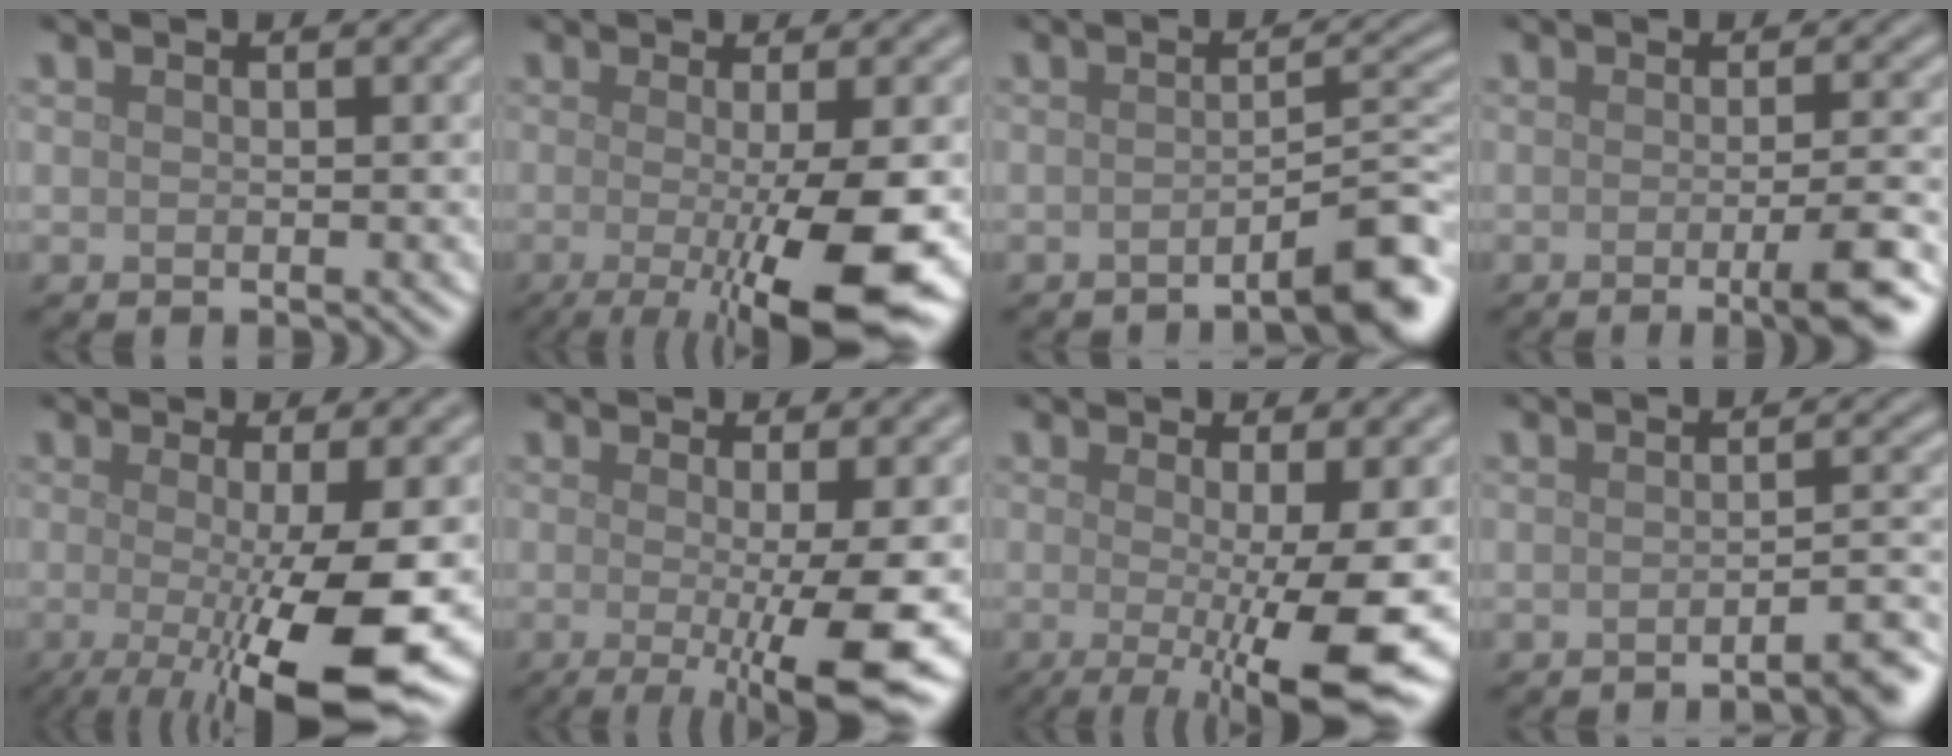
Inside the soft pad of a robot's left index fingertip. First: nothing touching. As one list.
[{"total": 10.6, "force": [-2.4, 2.4, 10.1], "torque": [-0.133, -0.023, -0.039]}, {"total": 4.9, "force": [-2.8, 0.8, 3.9], "torque": [-0.043, 0.016, -0.045]}, {"total": 5.4, "force": [-1.6, 1.2, 5.0], "torque": [-0.066, -0.008, -0.025]}, {"total": 12.5, "force": [-2.6, 3.0, 11.9], "torque": [-0.162, -0.025, -0.036]}, {"total": 9.9, "force": [-1.8, 2.1, 9.5], "torque": [-0.128, -0.019, -0.023]}, {"total": 11.1, "force": [-1.9, 2.6, 10.7], "torque": [-0.145, -0.018, -0.025]}, {"total": 3.9, "force": [-2.6, 0.7, 2.8], "torque": [-0.024, 0.011, -0.044]}]